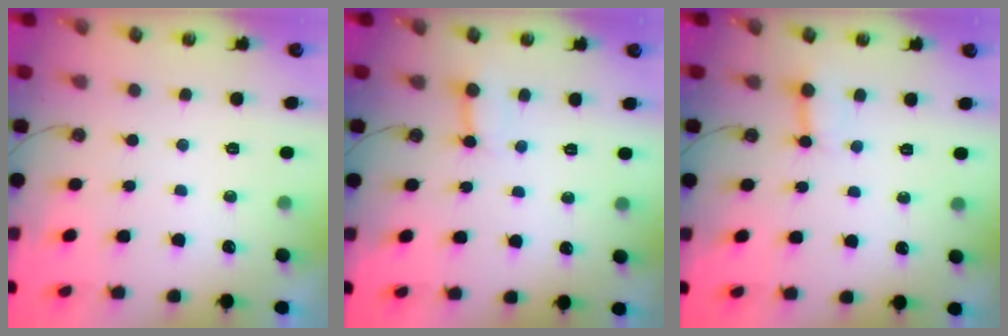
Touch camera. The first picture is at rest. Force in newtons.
{"total": 2.8, "press": 2.7, "slide": 0.4}
{"total": 3.0, "press": 2.9, "slide": 0.5}